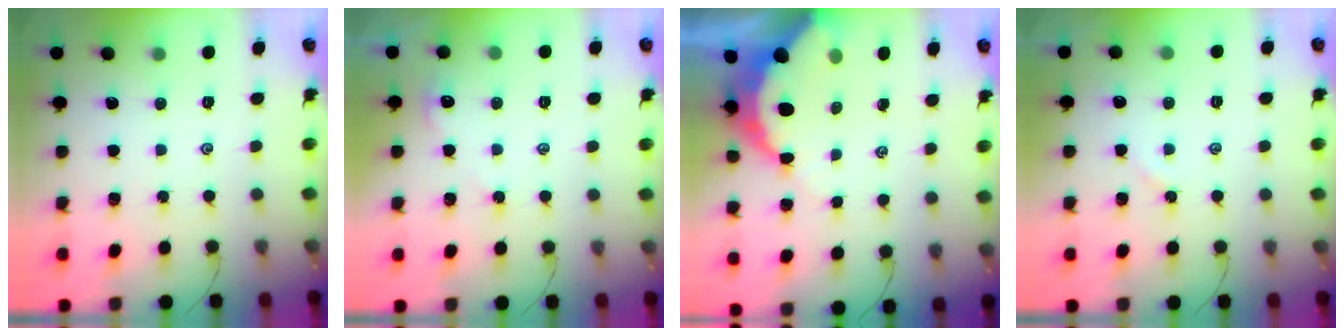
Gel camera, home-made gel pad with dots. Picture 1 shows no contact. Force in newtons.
{"total": 2.9, "press": 2.9, "slide": 0.4}
{"total": 10.1, "press": 10.0, "slide": 1.0}
{"total": 2.5, "press": 2.5, "slide": 0.4}